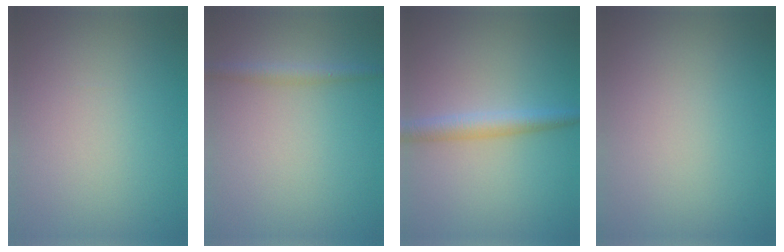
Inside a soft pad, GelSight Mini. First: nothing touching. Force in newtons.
{"total": 1.6, "press": 1.6, "slide": 0.1}
{"total": 2.5, "press": 2.5, "slide": 0.1}
{"total": 0.0}